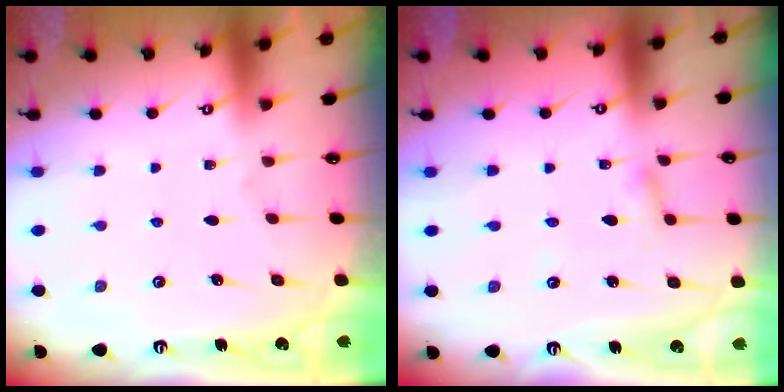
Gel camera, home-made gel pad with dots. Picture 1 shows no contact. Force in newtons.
{"total": 2.7, "press": 2.7, "slide": 0.3}